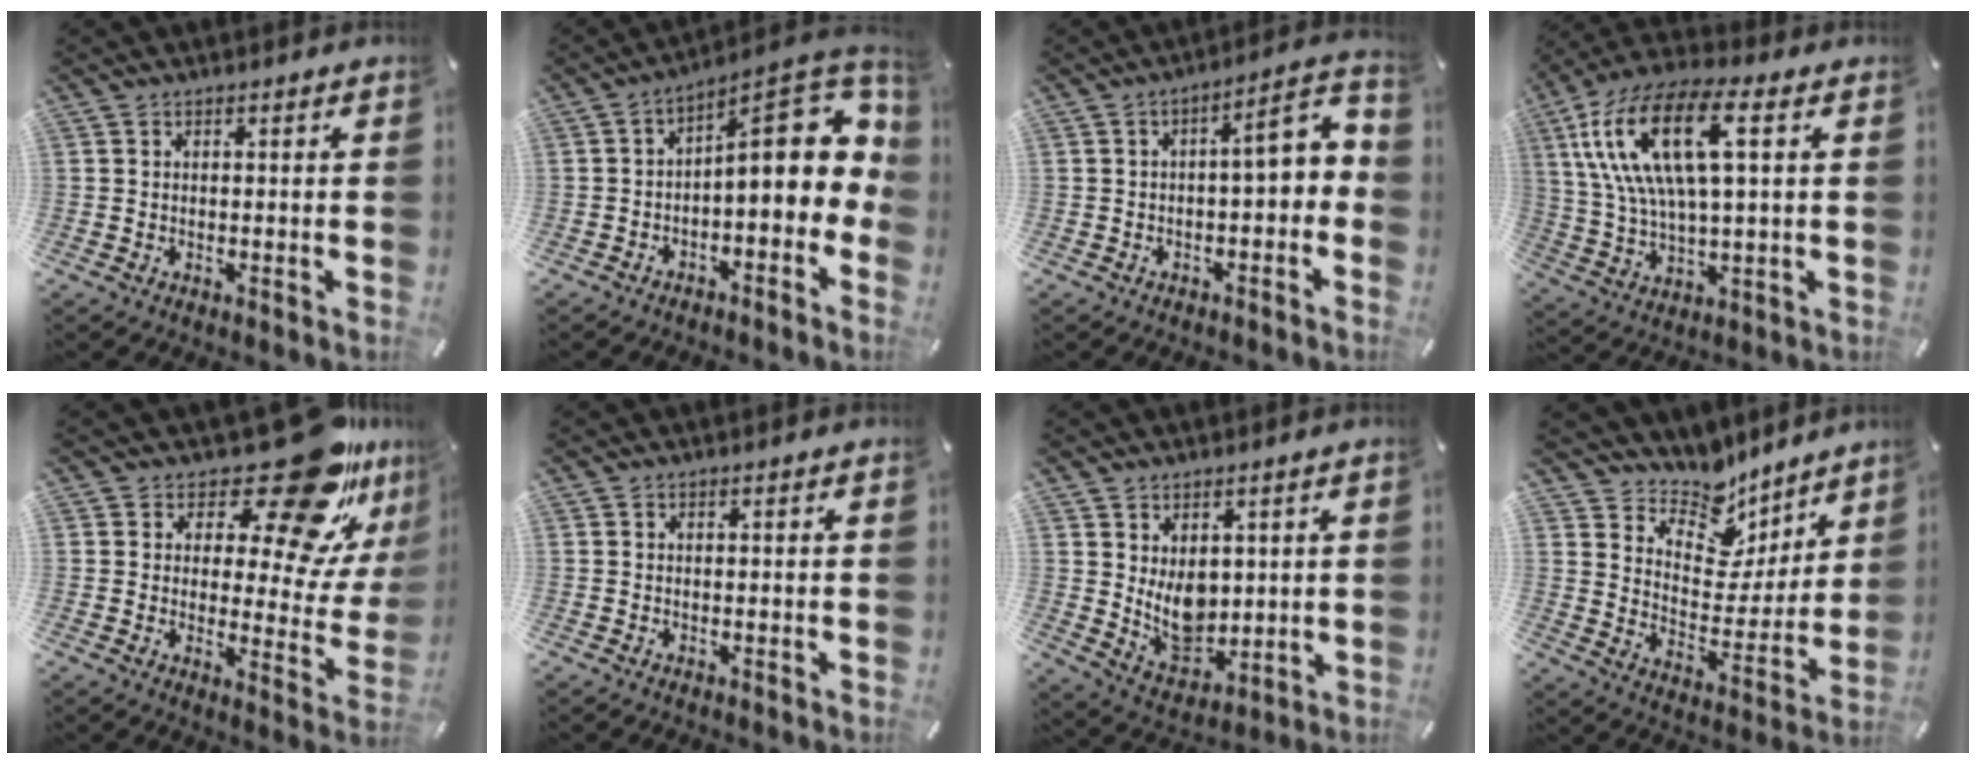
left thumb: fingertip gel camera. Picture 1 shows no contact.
{"total": 14.2, "force": [2.5, 6.4, 12.4], "torque": [-0.152, -0.036, 0.036]}
{"total": 6.8, "force": [-0.5, 2.7, 6.2], "torque": [-0.090, -0.012, -0.018]}
{"total": 17.7, "force": [6.3, 6.8, 15.1], "torque": [-0.329, 0.001, 0.102]}
{"total": 20.3, "force": [14.1, 7.0, 12.8], "torque": [-0.166, -0.118, 0.227]}
{"total": 0.0}
{"total": 9.1, "force": [2.1, 7.0, 5.5], "torque": [-0.087, -0.022, 0.041]}
{"total": 11.8, "force": [9.7, 6.7, 1.3], "torque": [-0.022, -0.111, 0.178]}